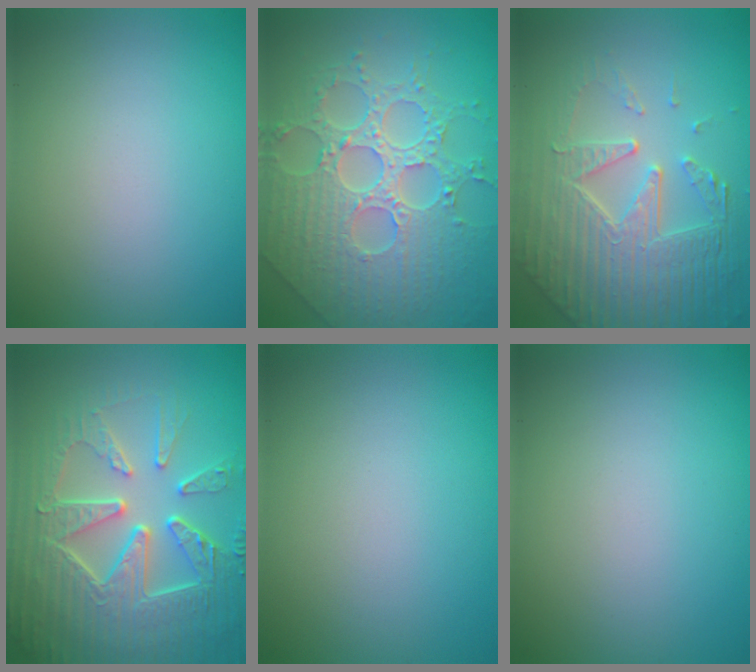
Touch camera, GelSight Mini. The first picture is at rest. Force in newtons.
{"total": 8.5, "press": 6.2, "slide": 5.8}
{"total": 8.1, "press": 5.7, "slide": 5.8}
{"total": 9.2, "press": 6.6, "slide": 6.4}
{"total": 0.0}
{"total": 0.0}